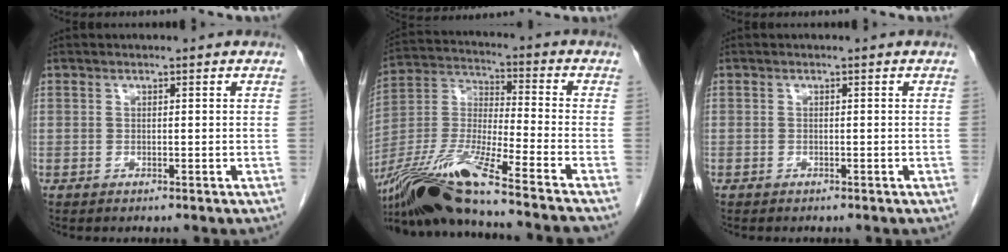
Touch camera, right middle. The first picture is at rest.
{"total": 20.1, "force": [-15.8, -1.0, 12.4], "torque": [-0.278, -0.032, -0.296]}
{"total": 0.0}